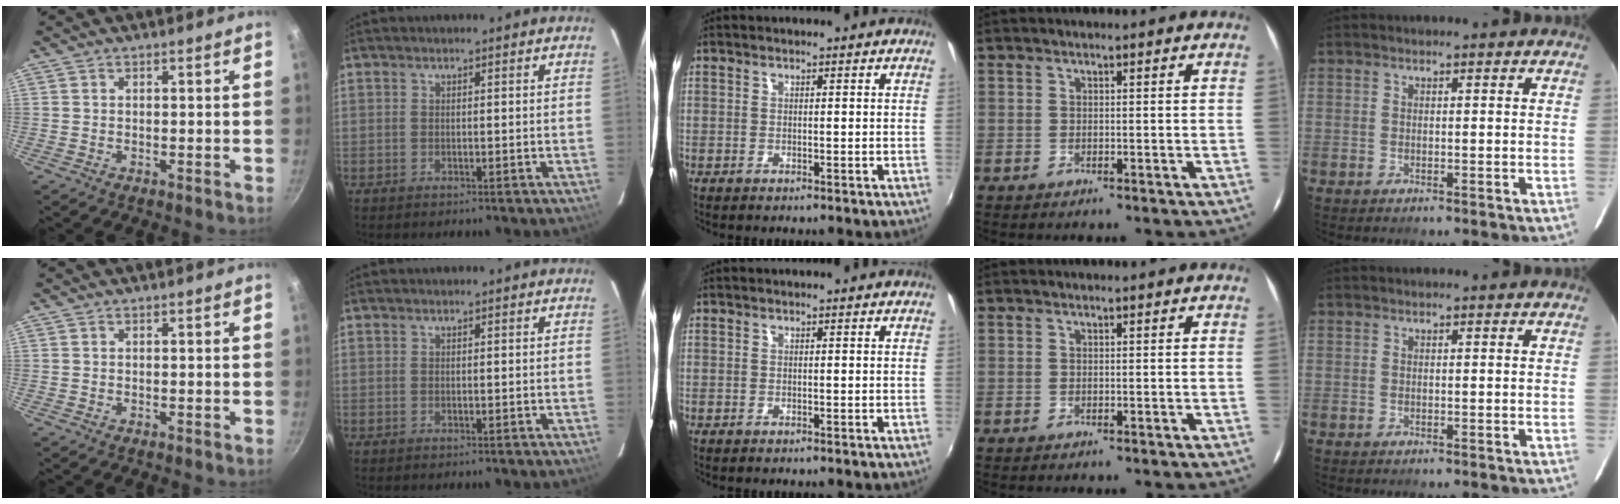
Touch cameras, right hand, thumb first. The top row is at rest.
{}